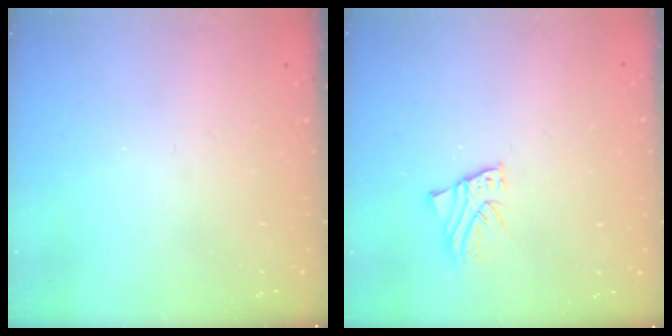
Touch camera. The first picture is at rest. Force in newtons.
{"total": 2.2, "press": 2.2, "slide": 0.1}